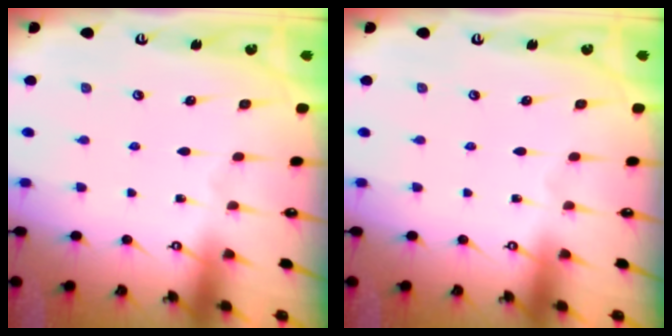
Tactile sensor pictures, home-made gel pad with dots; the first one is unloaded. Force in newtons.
{"total": 0.0}